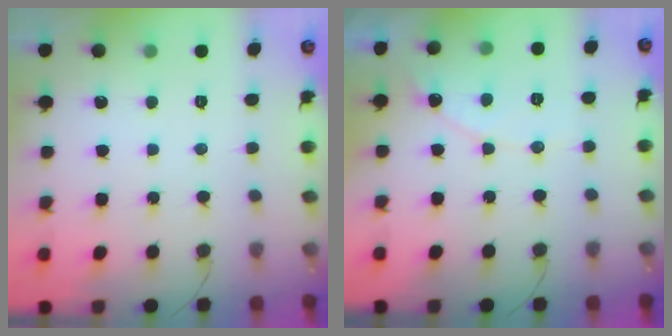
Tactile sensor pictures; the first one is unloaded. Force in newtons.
{"total": 5.5, "press": 5.5, "slide": 0.3}